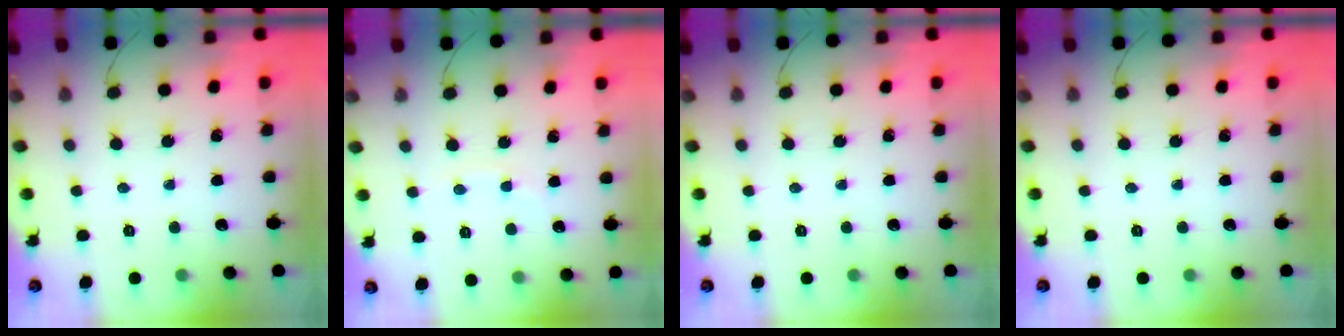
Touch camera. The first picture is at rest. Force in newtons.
{"total": 3.0, "press": 2.9, "slide": 0.9}
{"total": 0.0}
{"total": 0.0}